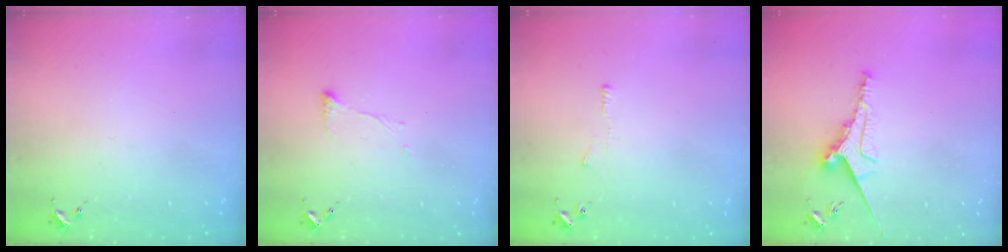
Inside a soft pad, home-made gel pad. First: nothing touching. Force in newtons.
{"total": 5.5, "press": 5.5, "slide": 0.7}
{"total": 3.6, "press": 3.6, "slide": 0.4}
{"total": 9.5, "press": 9.4, "slide": 0.9}